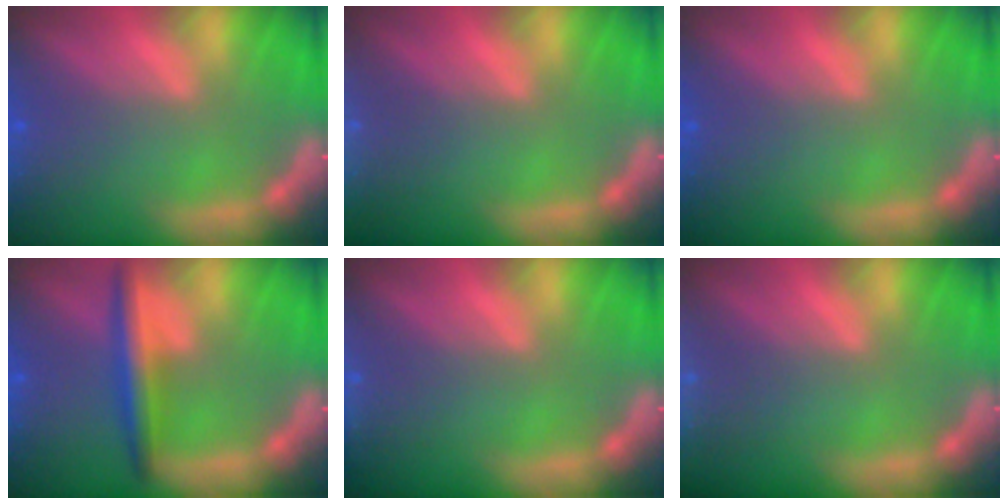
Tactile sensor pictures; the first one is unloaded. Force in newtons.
{"total": 9.0}
{"total": 0.0}
{"total": 4.0}
{"total": 1.9}
{"total": 7.0}